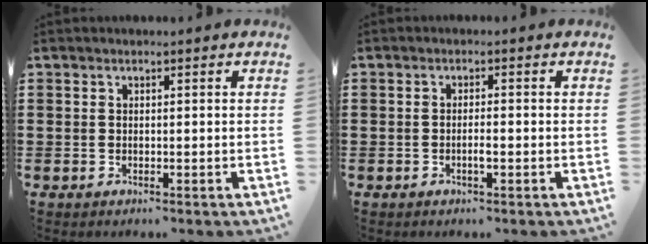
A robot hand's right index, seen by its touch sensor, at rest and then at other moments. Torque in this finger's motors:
{"motor_torque": [0.09, 0.06, 0.09, 0.01]}